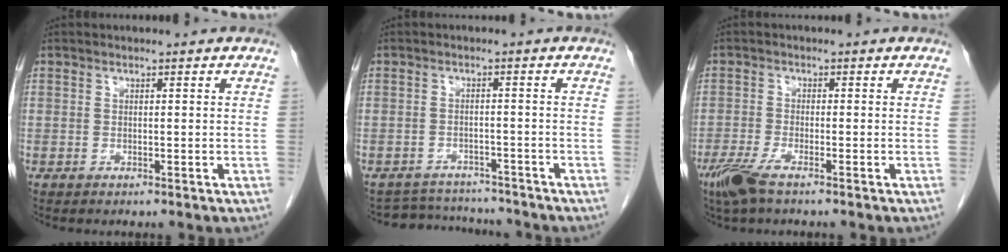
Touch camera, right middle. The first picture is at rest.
{"total": 6.5, "force": [-6.4, 1.3, -0.1], "torque": [0.004, 0.012, -0.089]}
{"total": 4.5, "force": [-3.1, 0.7, 3.3], "torque": [-0.073, -0.012, -0.062]}